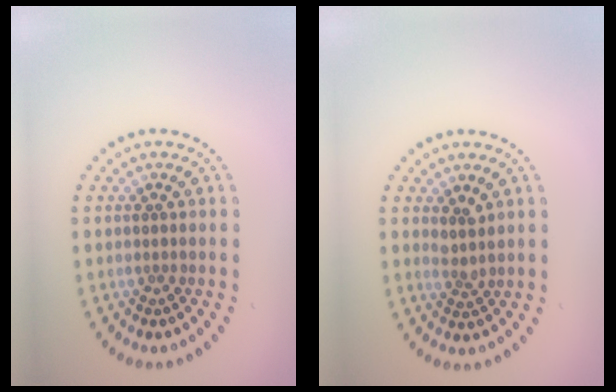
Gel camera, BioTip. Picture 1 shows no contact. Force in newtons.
{"total": 1.7, "press": 1.3, "slide": 1.1}